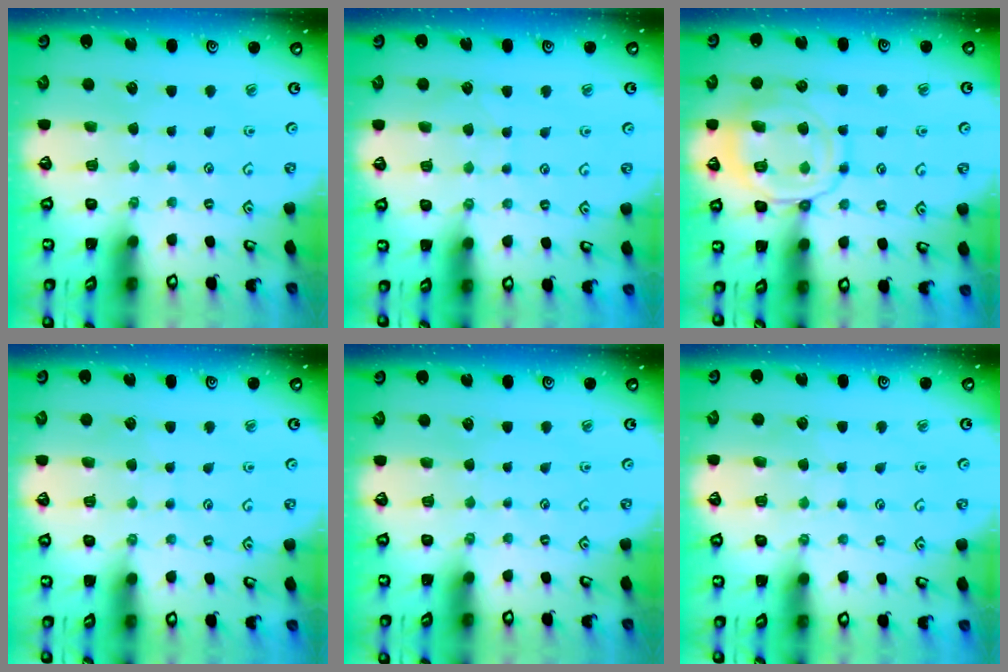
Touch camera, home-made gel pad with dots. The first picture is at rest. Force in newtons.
{"total": 5.7, "press": 5.7, "slide": 0.5}
{"total": 14.2, "press": 14.2, "slide": 1.5}
{"total": 3.8, "press": 3.7, "slide": 0.5}
{"total": 0.0}
{"total": 4.6, "press": 4.5, "slide": 0.5}